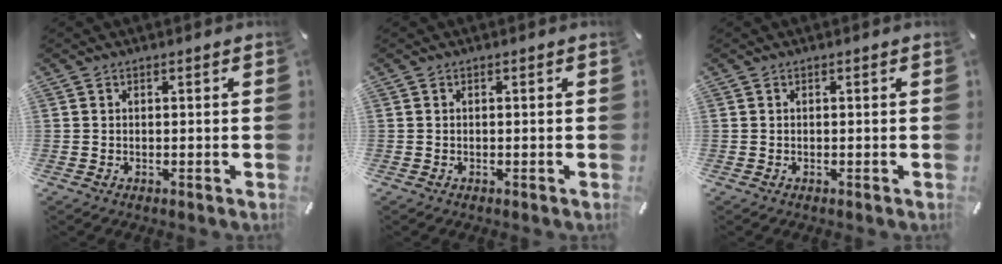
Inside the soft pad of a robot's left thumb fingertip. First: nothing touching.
{"total": 0.0}
{"total": 0.0}